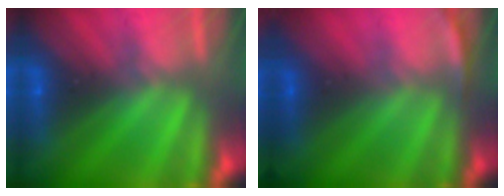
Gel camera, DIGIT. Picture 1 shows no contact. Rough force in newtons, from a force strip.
{"total": 2.8}